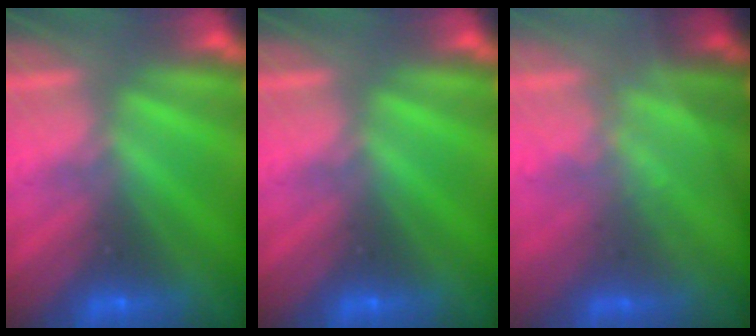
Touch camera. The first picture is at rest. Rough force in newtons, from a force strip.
{"total": 0.0}
{"total": 1.4}